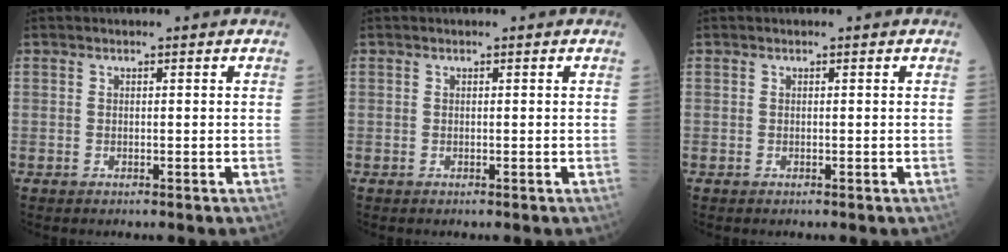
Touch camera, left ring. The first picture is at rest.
{"total": 0.0}
{"total": 0.0}